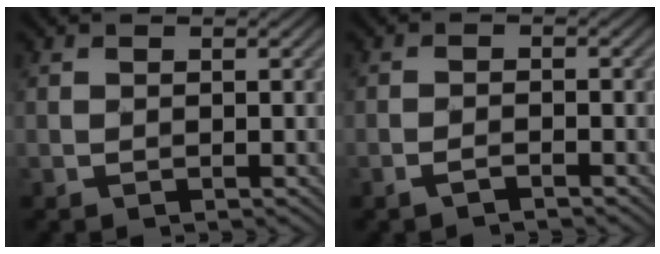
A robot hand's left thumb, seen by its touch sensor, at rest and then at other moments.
{"total": 1.6, "force": [-1.3, 0.2, 0.9], "torque": [-0.018, 0.003, -0.027]}